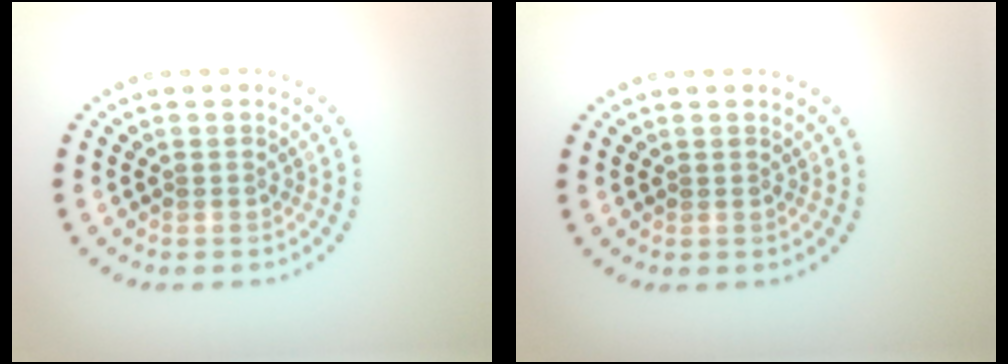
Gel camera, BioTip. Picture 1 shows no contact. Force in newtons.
{"total": 0.0}